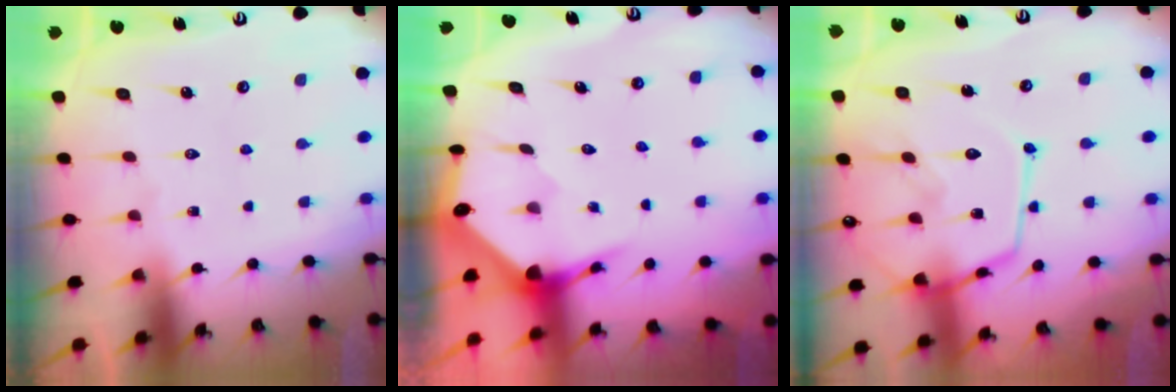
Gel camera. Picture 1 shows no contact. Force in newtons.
{"total": 3.4, "press": 3.4, "slide": 0.4}
{"total": 16.7, "press": 16.6, "slide": 1.4}